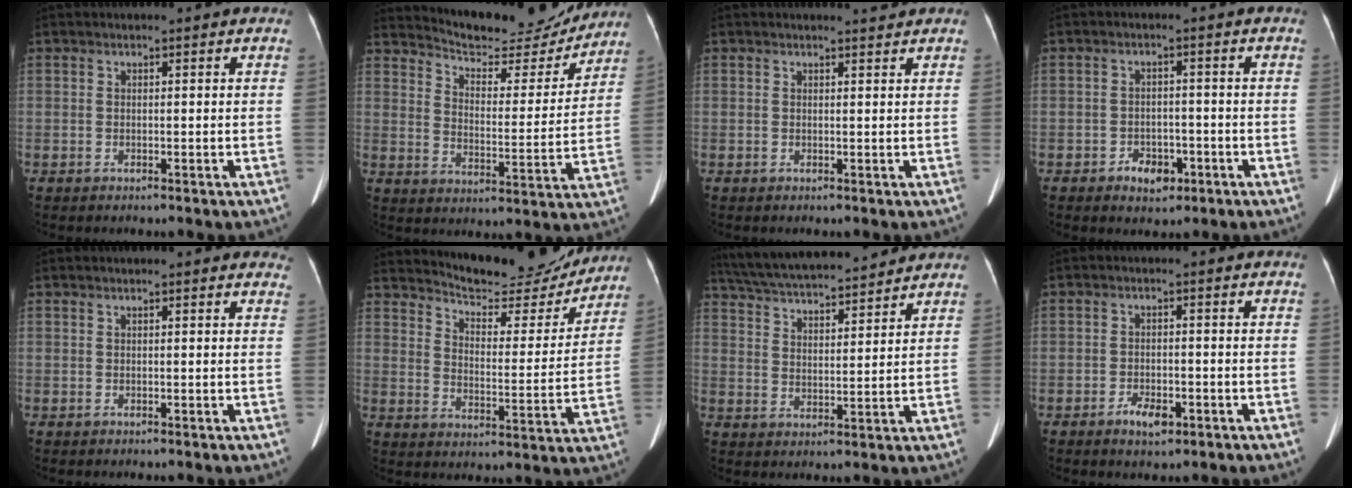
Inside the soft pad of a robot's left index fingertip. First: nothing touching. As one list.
[{"total": 16.0, "force": [15.3, 3.0, 3.7], "torque": [-0.052, -0.018, 0.208]}, {"total": 1.1, "force": [1.1, -0.2, 0.0], "torque": [-0.006, -0.008, 0.017]}, {"total": 3.9, "force": [-2.1, 2.6, 2.0], "torque": [-0.029, 0.005, -0.027]}, {"total": 4.8, "force": [4.4, 0.9, 1.6], "torque": [-0.008, 0.013, 0.033]}, {"total": 17.4, "force": [16.4, 3.4, 4.6], "torque": [-0.060, -0.022, 0.220]}, {"total": 17.8, "force": [16.2, 2.3, 7.0], "torque": [-0.130, 0.036, 0.257]}, {"total": 3.2, "force": [-1.9, 1.6, 2.1], "torque": [-0.039, 0.001, -0.028]}]